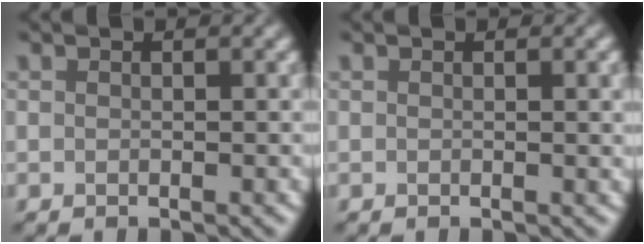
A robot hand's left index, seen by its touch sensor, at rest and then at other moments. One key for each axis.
{"total": 1.2, "fx": 0.2, "fy": 0.3, "fz": 1.1, "tx": -0.011, "ty": 0.001, "tz": 0.000}